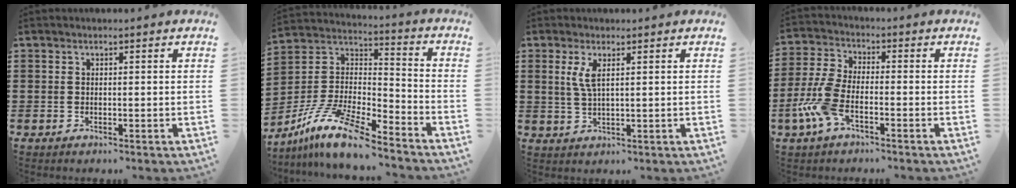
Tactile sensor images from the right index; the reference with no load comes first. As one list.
[{"total": 11.8, "force": [-9.3, 2.3, 6.9], "torque": [-0.152, 0.012, -0.189]}, {"total": 3.3, "force": [1.3, 0.9, 2.9], "torque": [-0.069, 0.001, 0.019]}, {"total": 7.3, "force": [-3.5, 2.8, 5.8], "torque": [-0.147, -0.008, -0.071]}]